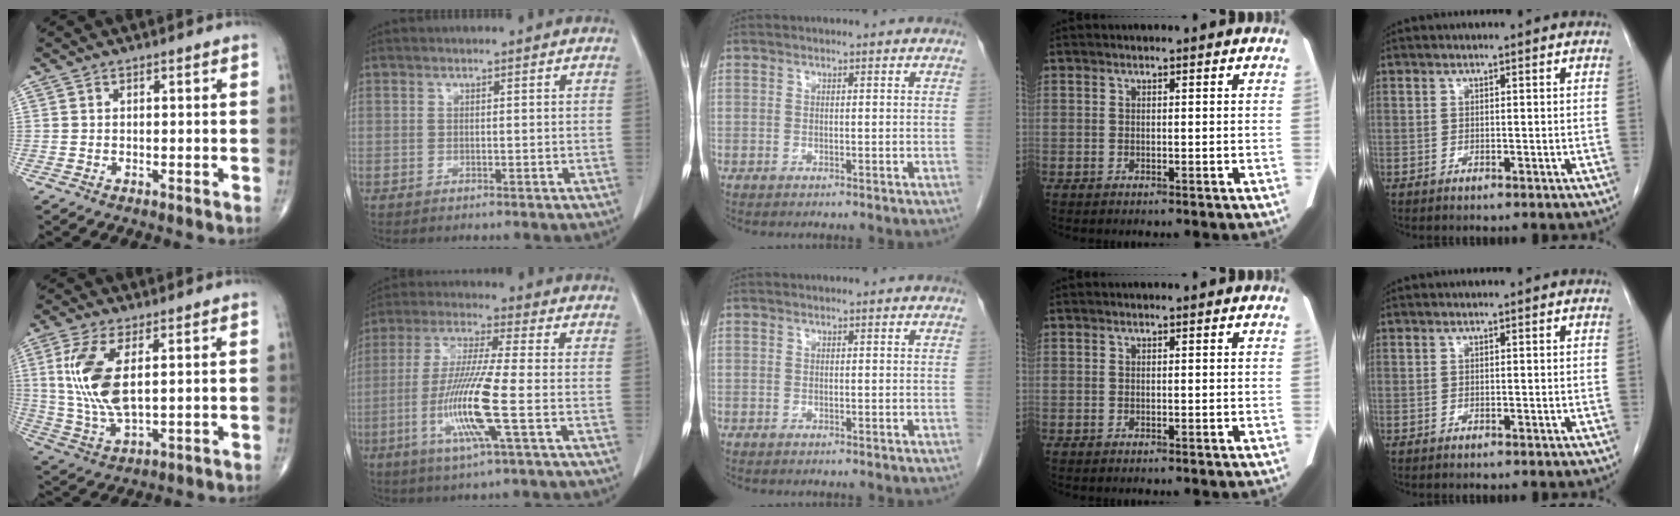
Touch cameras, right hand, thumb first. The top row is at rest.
{"thumb": {"total": 12.1, "force": [2.6, 5.0, 10.7], "torque": [-0.238, -0.012, 0.060]}, "index": {"total": 11.9, "force": [-3.3, -0.4, 11.5], "torque": [-0.237, -0.017, -0.071]}}